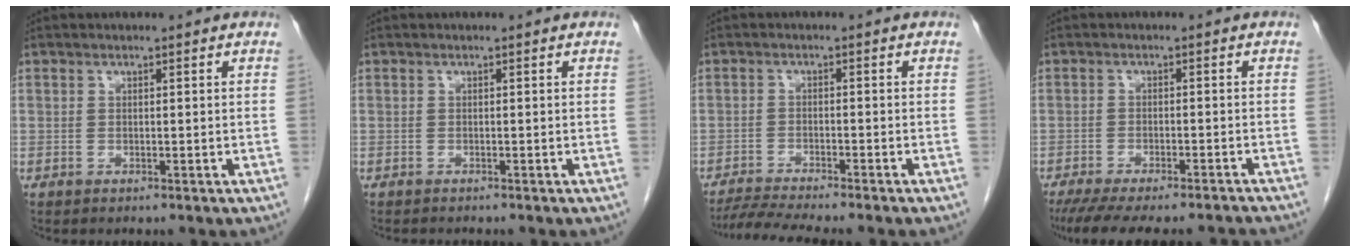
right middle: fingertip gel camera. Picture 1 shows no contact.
{"total": 1.1, "force": [-1.1, 0.2, 0.3], "torque": [-0.008, -0.002, -0.013]}
{"total": 6.8, "force": [-6.0, -1.0, 2.9], "torque": [-0.043, -0.018, -0.100]}
{"total": 15.6, "force": [-14.0, 2.1, 6.4], "torque": [-0.111, -0.022, -0.187]}